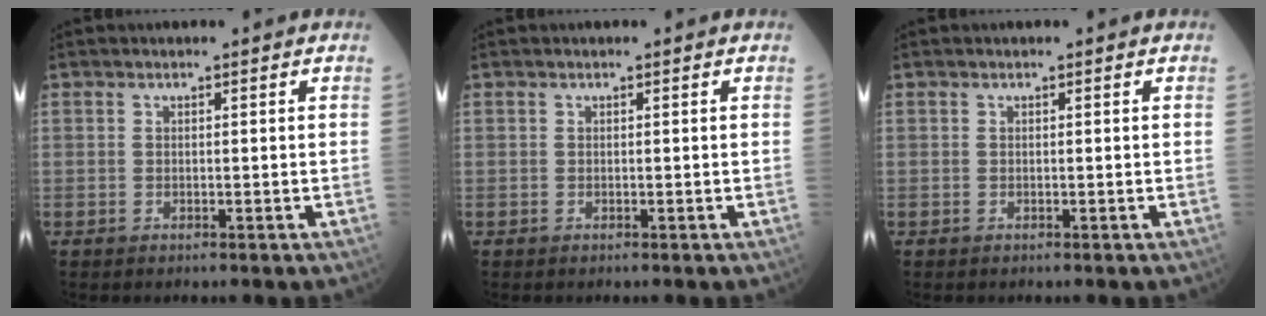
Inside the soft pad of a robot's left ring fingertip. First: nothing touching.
{"total": 0.0}
{"total": 0.0}